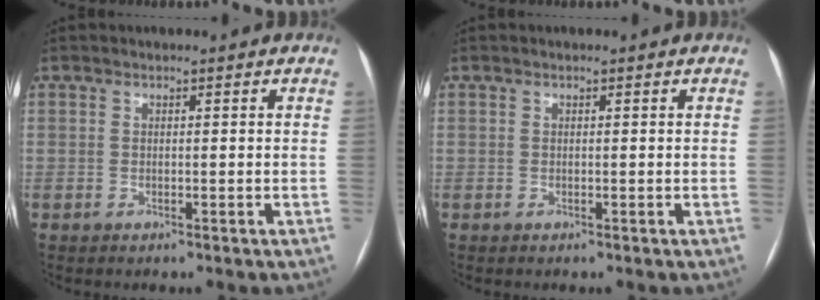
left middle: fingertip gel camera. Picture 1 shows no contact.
{"total": 0.0}